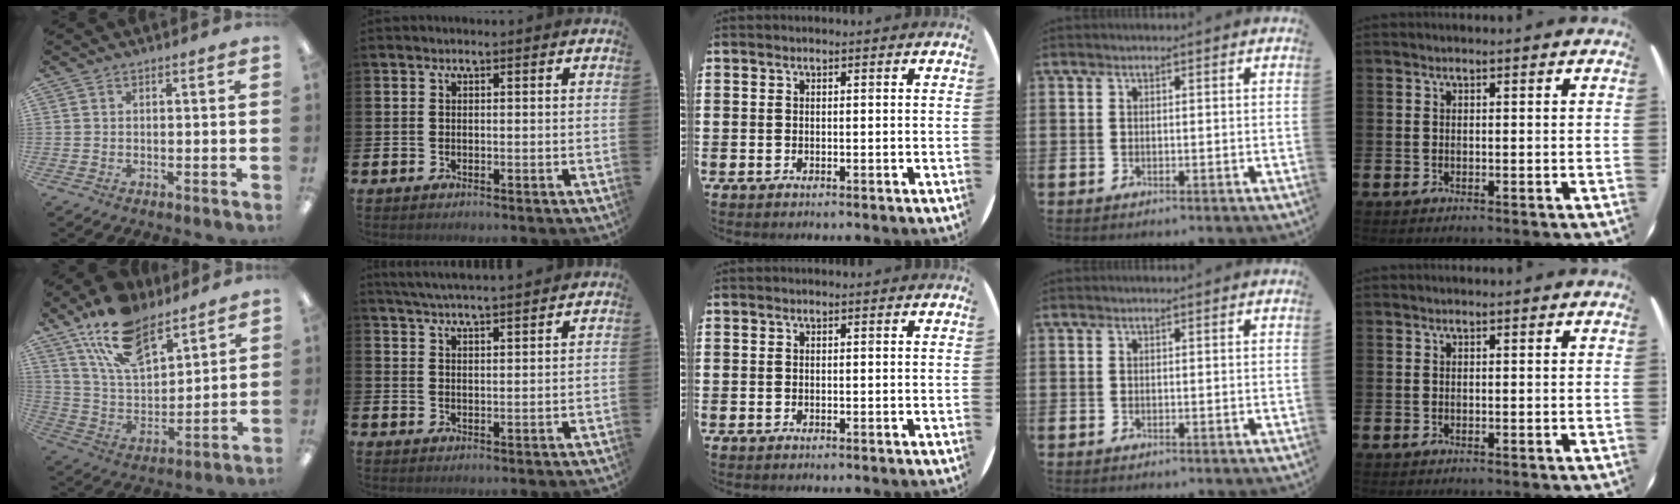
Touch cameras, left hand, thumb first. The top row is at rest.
{"thumb": {"total": 17.6, "force": [12.2, 8.4, 9.4], "torque": [-0.183, -0.051, 0.224]}, "index": {"total": 4.5, "force": [4.4, -0.2, 0.8], "torque": [-0.028, -0.020, 0.080]}}